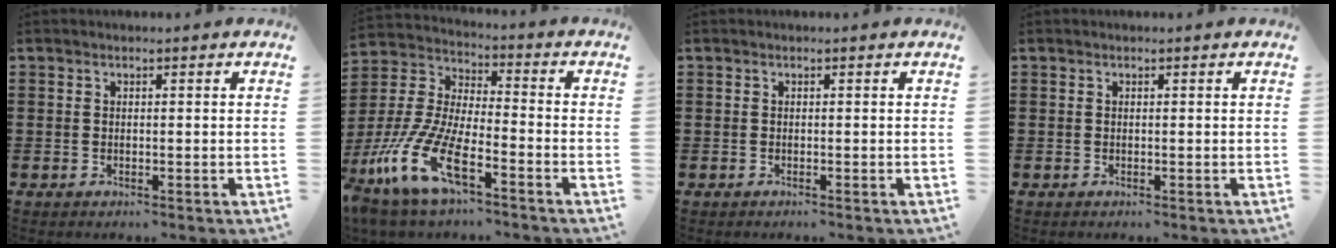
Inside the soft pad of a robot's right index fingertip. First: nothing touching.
{"total": 12.9, "force": [-8.3, 3.7, 9.1], "torque": [-0.224, -0.005, -0.169]}
{"total": 0.0}
{"total": 0.0}